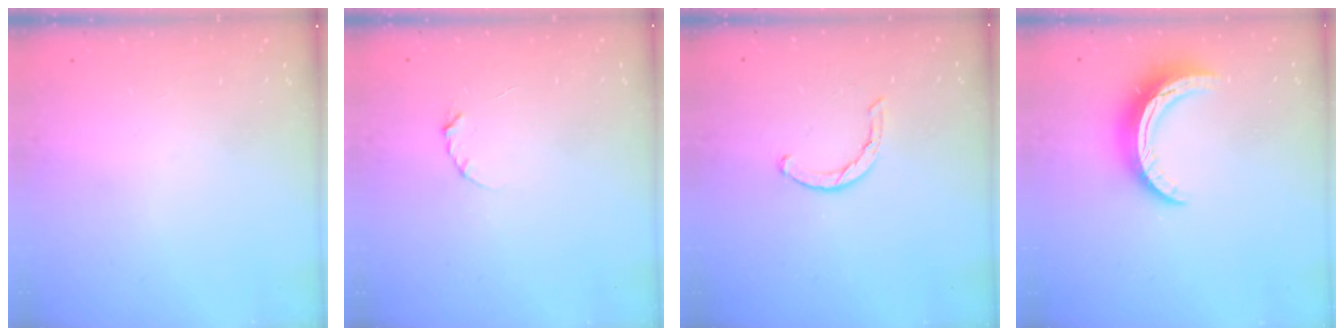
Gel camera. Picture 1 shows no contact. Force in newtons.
{"total": 2.3, "press": 2.3, "slide": 0.4}
{"total": 1.9, "press": 1.9, "slide": 0.3}
{"total": 11.2, "press": 11.2, "slide": 0.7}